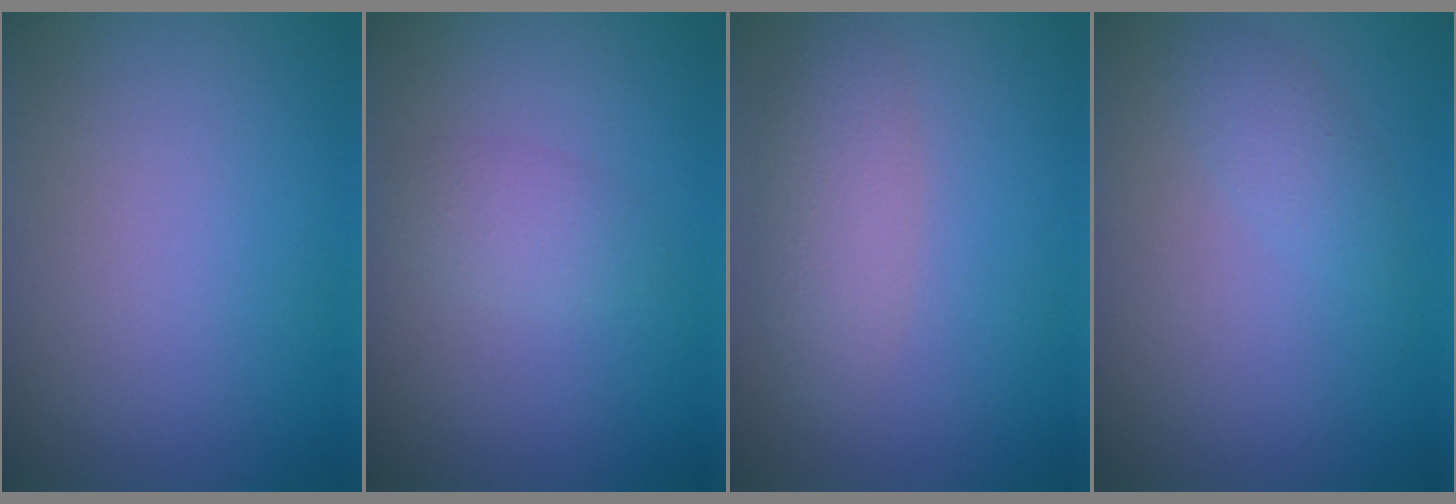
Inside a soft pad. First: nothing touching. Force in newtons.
{"total": 2.3, "press": 2.3, "slide": 0.0}
{"total": 3.1, "press": 3.1, "slide": 0.0}
{"total": 1.6, "press": 1.6, "slide": 0.0}